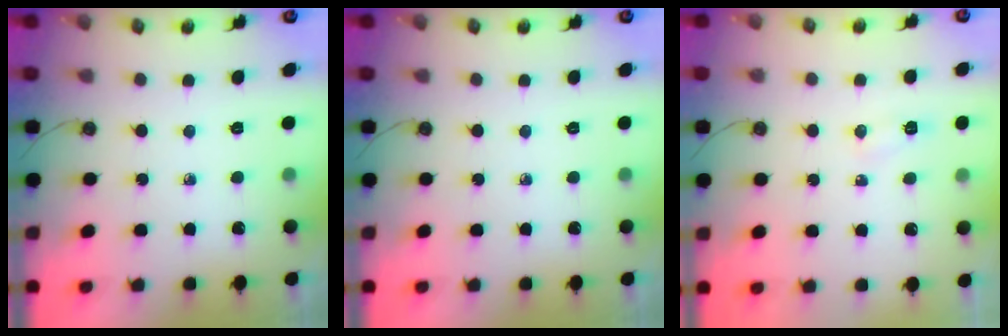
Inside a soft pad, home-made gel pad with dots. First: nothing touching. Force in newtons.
{"total": 0.0}
{"total": 22.9, "press": 8.0, "slide": 21.4}